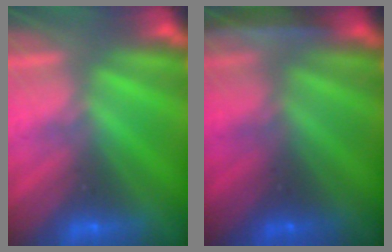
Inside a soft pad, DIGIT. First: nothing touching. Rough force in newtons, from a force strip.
{"total": 1.9}